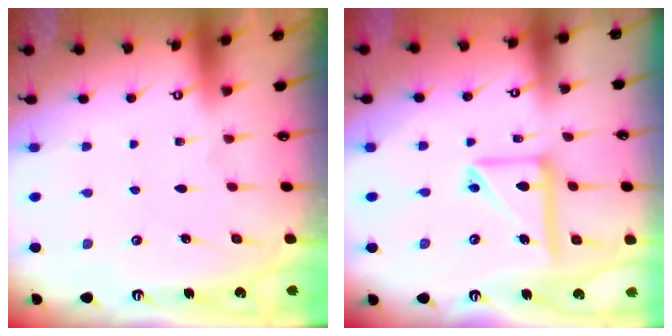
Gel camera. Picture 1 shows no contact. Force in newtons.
{"total": 13.4, "press": 13.3, "slide": 1.4}